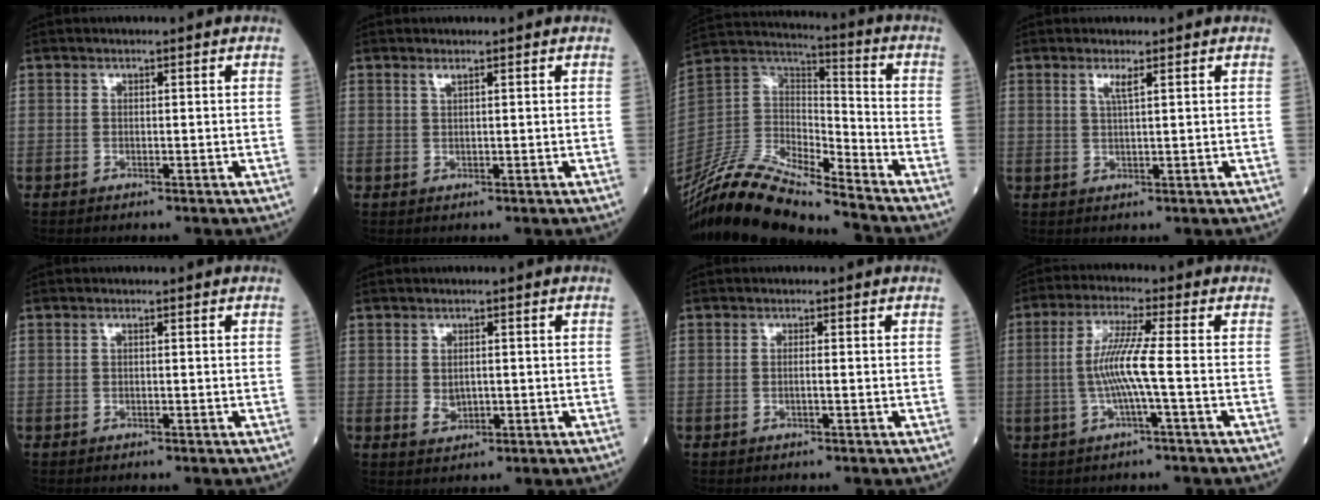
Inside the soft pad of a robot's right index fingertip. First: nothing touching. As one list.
[{"total": 1.0, "force": [0.7, 0.0, 0.7], "torque": [-0.016, 0.001, 0.014]}, {"total": 17.7, "force": [-16.0, 2.0, 7.2], "torque": [-0.149, 0.023, -0.307]}, {"total": 2.0, "force": [1.1, -0.2, 1.7], "torque": [-0.037, -0.001, 0.021]}, {"total": 0.0}, {"total": 1.9, "force": [-0.1, 1.4, 1.3], "torque": [-0.023, -0.002, 0.005]}, {"total": 0.5, "force": [-0.3, -0.1, 0.4], "torque": [-0.007, 0.003, -0.006]}, {"total": 6.8, "force": [-0.9, -0.7, 6.7], "torque": [-0.139, 0.007, -0.020]}]